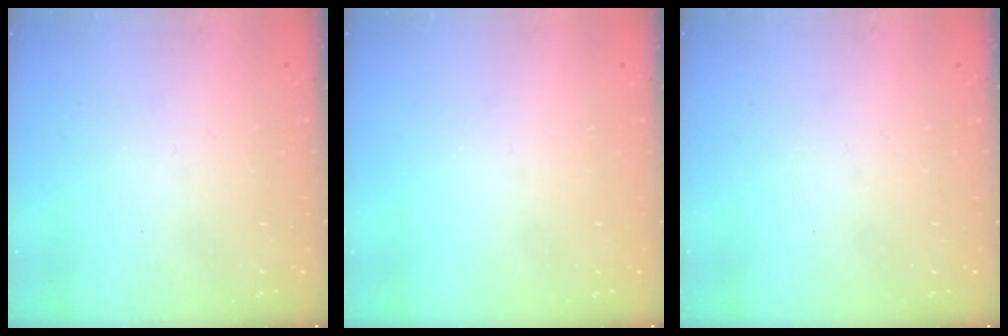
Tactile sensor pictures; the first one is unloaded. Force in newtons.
{"total": 0.0}
{"total": 0.0}